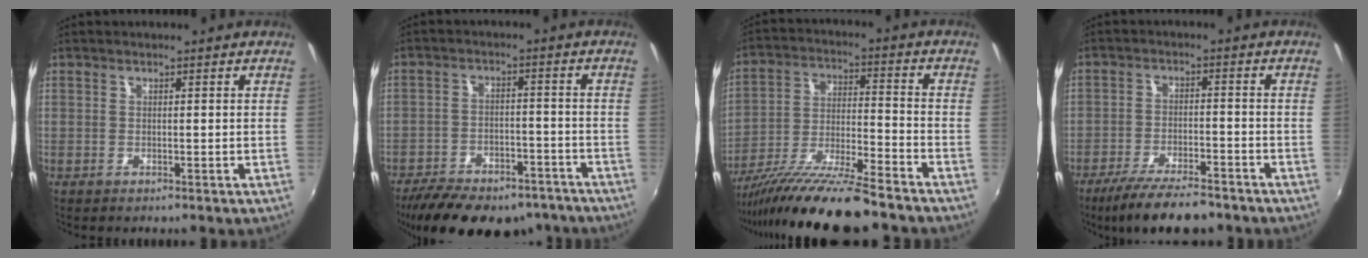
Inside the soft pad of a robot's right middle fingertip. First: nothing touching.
{"total": 21.4, "force": [-16.8, 8.9, 9.8], "torque": [-0.200, -0.007, -0.225]}
{"total": 16.4, "force": [-13.3, 0.9, 9.4], "torque": [-0.188, -0.028, -0.236]}
{"total": 11.4, "force": [-9.2, 2.7, 6.0], "torque": [-0.130, -0.020, -0.149]}